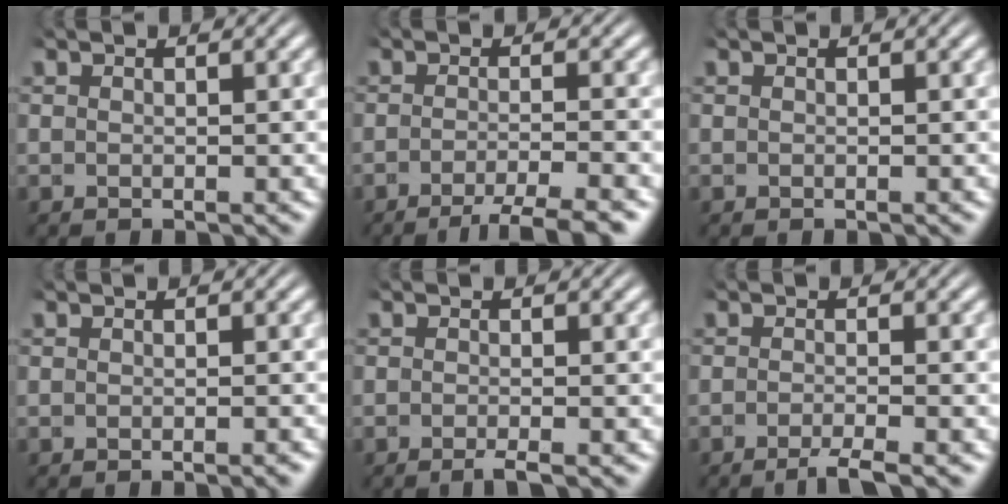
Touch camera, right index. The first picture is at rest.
{"total": 4.9, "force": [-3.8, 1.0, 2.9], "torque": [-0.034, -0.003, -0.064]}
{"total": 0.0}
{"total": 0.6, "force": [-0.5, -0.1, 0.3], "torque": [0.000, 0.007, -0.011]}
{"total": 1.3, "force": [-1.0, 0.1, 0.9], "torque": [-0.005, 0.008, -0.024]}
{"total": 2.5, "force": [-2.0, 0.2, 1.5], "torque": [-0.017, 0.003, -0.040]}